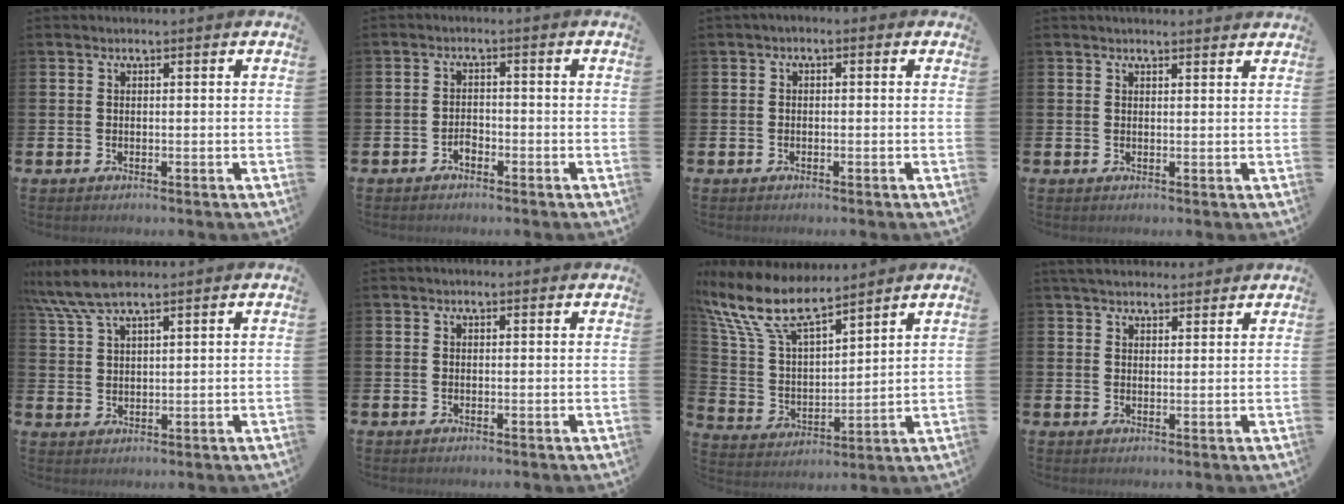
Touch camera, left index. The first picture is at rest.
{"total": 1.5, "force": [-1.1, 0.9, 0.6], "torque": [-0.011, 0.002, -0.024]}
{"total": 1.0, "force": [-0.7, 0.6, 0.4], "torque": [-0.010, 0.005, -0.015]}
{"total": 1.3, "force": [1.3, 0.2, 0.1], "torque": [0.006, -0.003, 0.022]}
{"total": 7.1, "force": [5.9, 1.4, 3.7], "torque": [-0.092, -0.010, 0.109]}
{"total": 0.0}
{"total": 11.2, "force": [9.4, 3.1, 5.2], "torque": [-0.144, -0.045, 0.169]}
{"total": 3.9, "force": [3.6, 1.2, 0.8], "torque": [-0.022, -0.009, 0.067]}